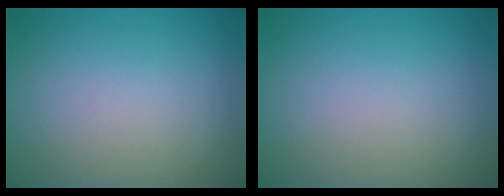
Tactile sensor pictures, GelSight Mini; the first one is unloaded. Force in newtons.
{"total": 0.0}